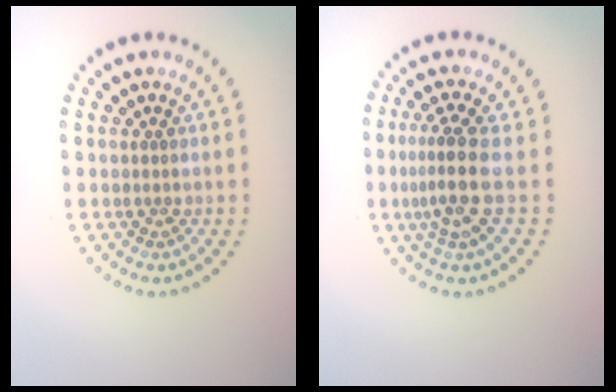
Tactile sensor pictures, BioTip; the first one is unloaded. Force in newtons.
{"total": 3.4, "press": 2.4, "slide": 2.4}